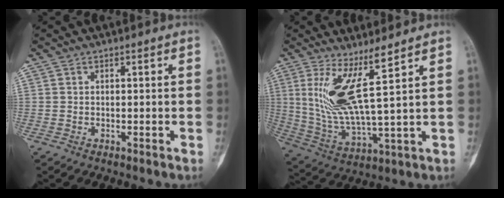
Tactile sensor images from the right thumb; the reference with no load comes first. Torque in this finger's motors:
{"motor_torque": [0.79, 1.75, 0.38, 0.30, 0.18]}